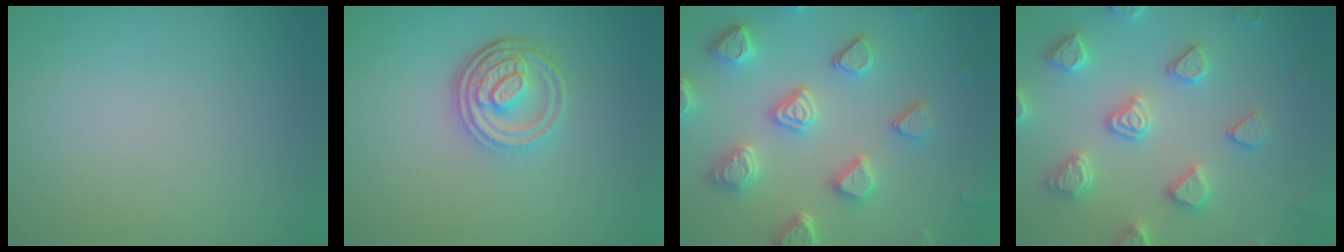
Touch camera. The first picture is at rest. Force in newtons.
{"total": 4.7, "press": 3.4, "slide": 3.2}
{"total": 5.8, "press": 5.0, "slide": 3.0}
{"total": 4.5, "press": 4.4, "slide": 1.0}